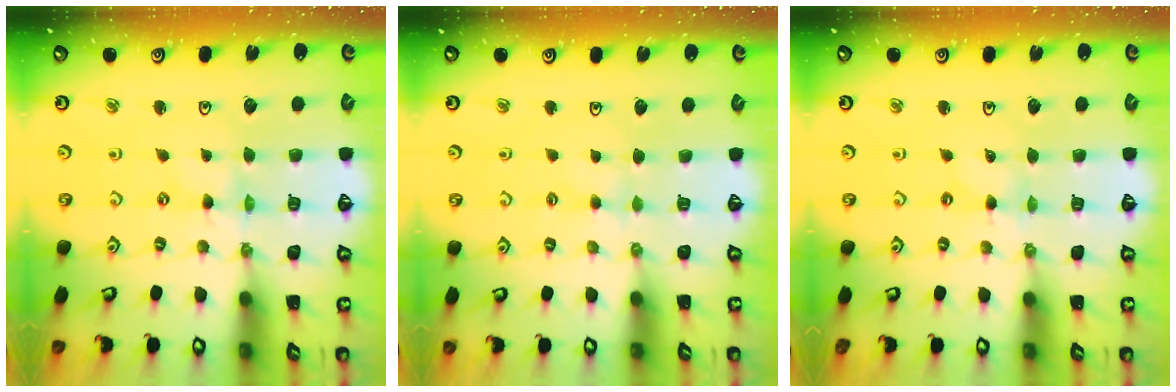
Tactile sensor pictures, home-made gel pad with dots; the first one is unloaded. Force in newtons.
{"total": 2.0, "press": 1.9, "slide": 0.4}
{"total": 0.0}